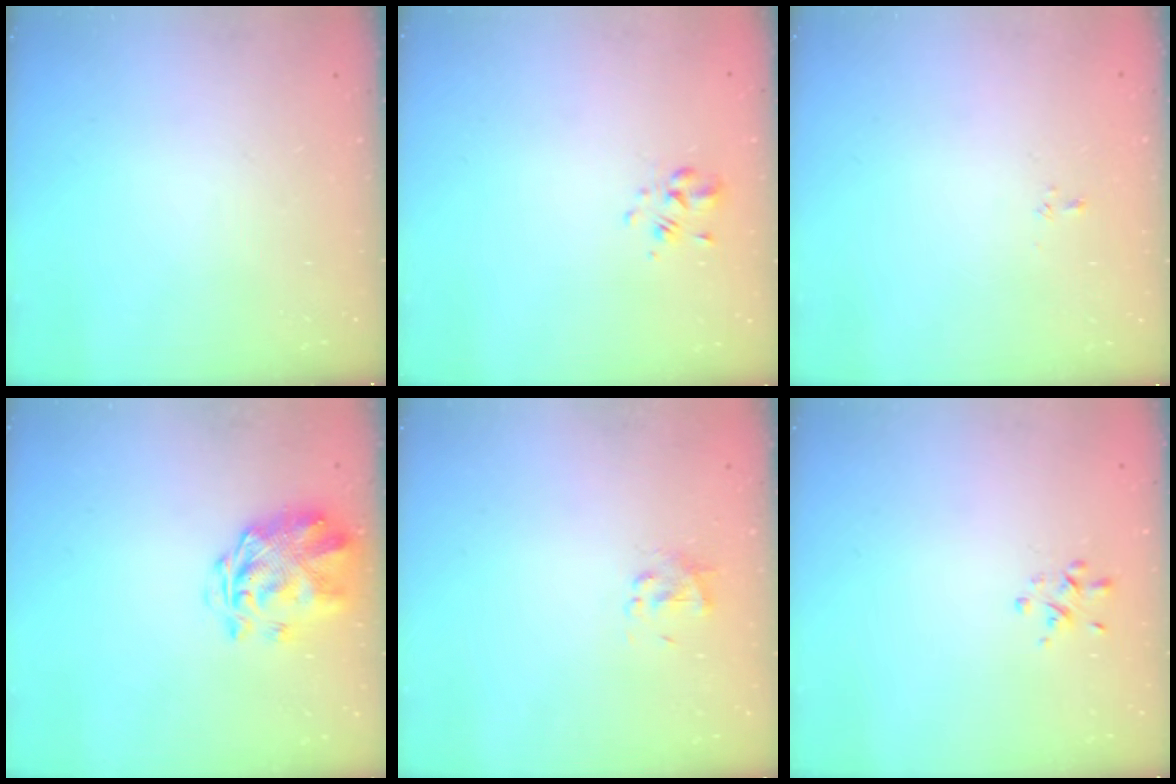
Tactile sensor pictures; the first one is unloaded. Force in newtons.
{"total": 2.1, "press": 1.9, "slide": 0.7}
{"total": 2.2, "press": 2.0, "slide": 0.9}
{"total": 3.2, "press": 2.8, "slide": 1.5}
{"total": 2.5, "press": 2.5, "slide": 0.6}
{"total": 2.0, "press": 1.9, "slide": 0.6}